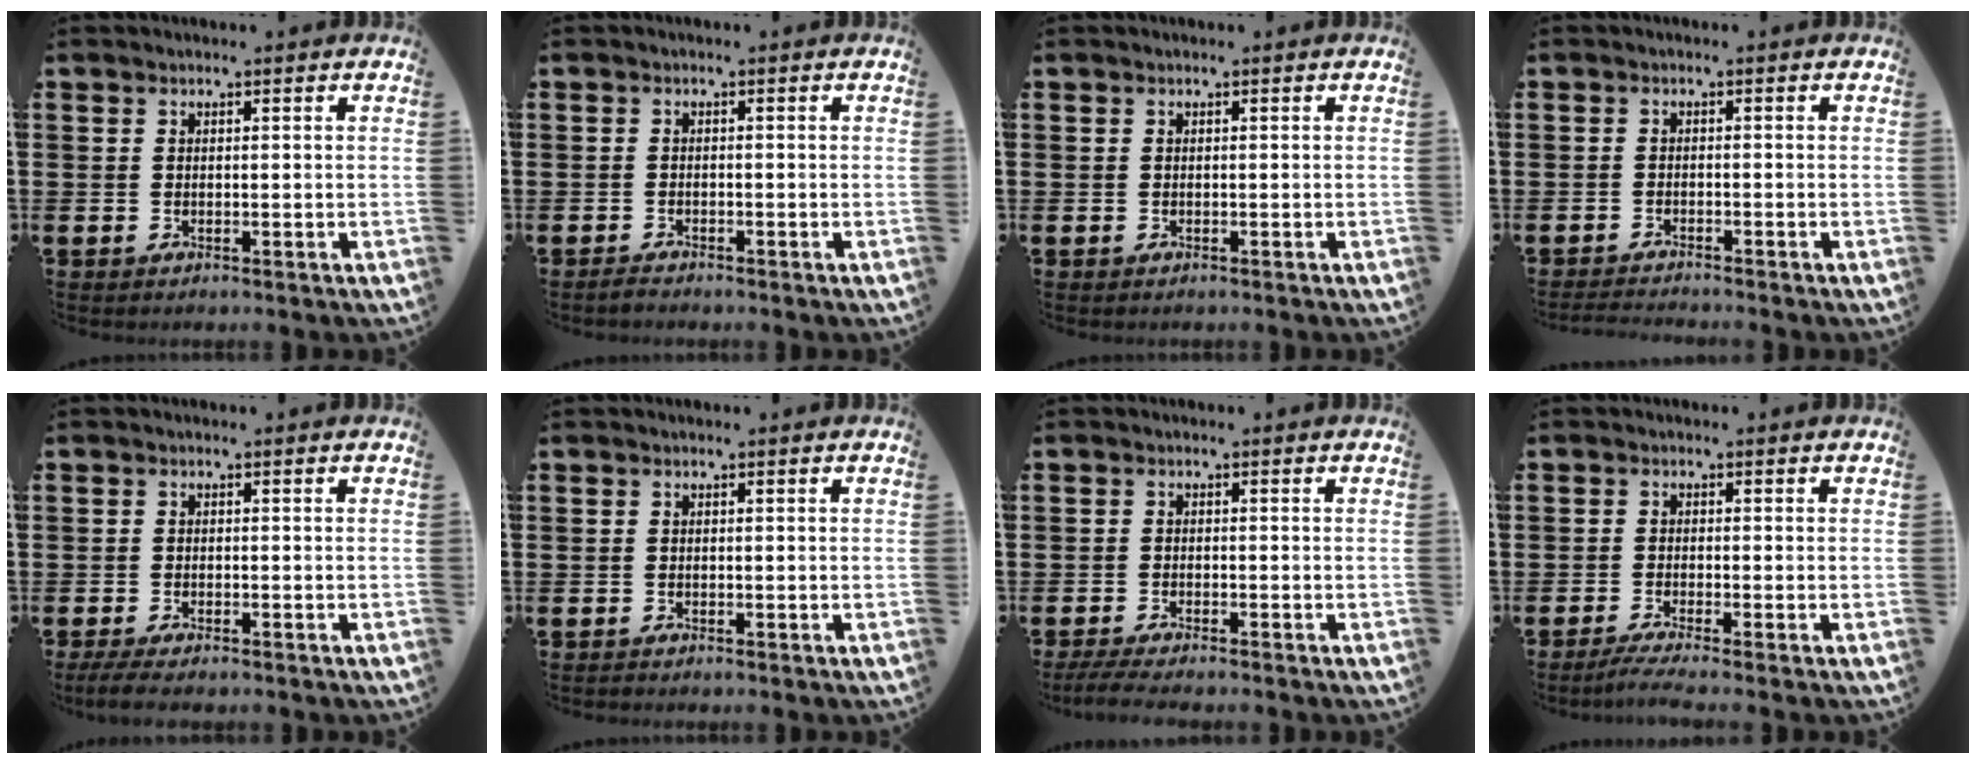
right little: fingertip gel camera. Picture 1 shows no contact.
{"total": 0.9, "force": [-0.8, 0.2, 0.3], "torque": [-0.007, -0.002, -0.017]}
{"total": 0.0}
{"total": 1.3, "force": [-1.2, -0.2, 0.2], "torque": [-0.003, -0.001, -0.024]}
{"total": 1.6, "force": [-1.2, 0.3, 1.0], "torque": [-0.026, -0.002, -0.026]}
{"total": 0.0}
{"total": 2.0, "force": [-1.6, 0.1, 1.1], "torque": [-0.018, 0.002, -0.030]}
{"total": 1.8, "force": [-1.3, -0.1, 1.3], "torque": [-0.021, 0.001, -0.024]}